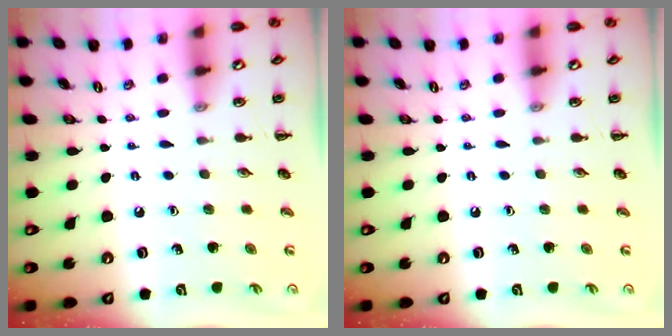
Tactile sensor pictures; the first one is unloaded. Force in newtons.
{"total": 0.0}